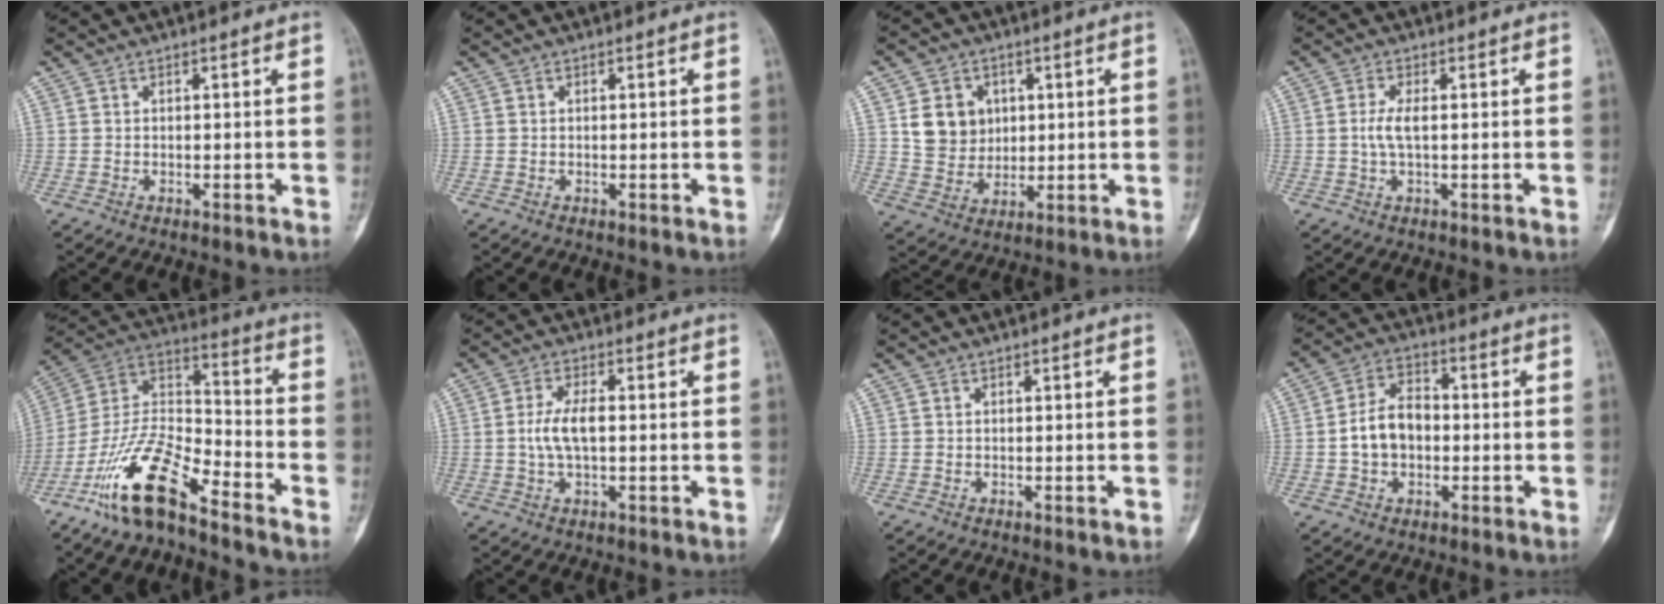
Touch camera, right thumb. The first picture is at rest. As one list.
[{"total": 0.0}, {"total": 7.0, "force": [1.6, 6.3, 2.6], "torque": [-0.012, -0.005, 0.033]}, {"total": 3.1, "force": [0.1, 0.9, 2.9], "torque": [-0.072, 0.001, 0.001]}, {"total": 16.6, "force": [-11.5, 4.8, 10.9], "torque": [-0.204, 0.078, -0.222]}, {"total": 5.6, "force": [-0.1, 2.4, 5.1], "torque": [-0.110, 0.009, -0.004]}, {"total": 0.6, "force": [-0.3, 0.0, 0.5], "torque": [-0.006, -0.001, -0.003]}, {"total": 8.8, "force": [-0.9, 6.2, 6.1], "torque": [-0.100, 0.025, -0.023]}]